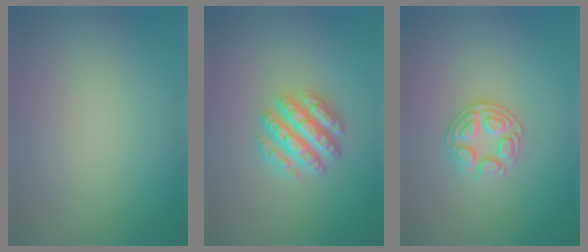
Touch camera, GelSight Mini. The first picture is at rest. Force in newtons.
{"total": 4.8, "press": 4.7, "slide": 0.8}
{"total": 2.9, "press": 2.7, "slide": 1.0}